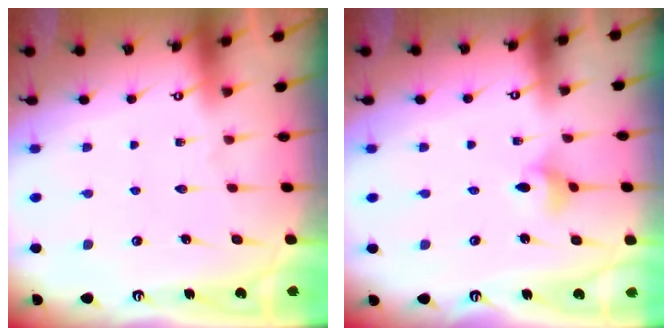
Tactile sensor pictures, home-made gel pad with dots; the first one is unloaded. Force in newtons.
{"total": 3.0, "press": 2.9, "slide": 0.6}